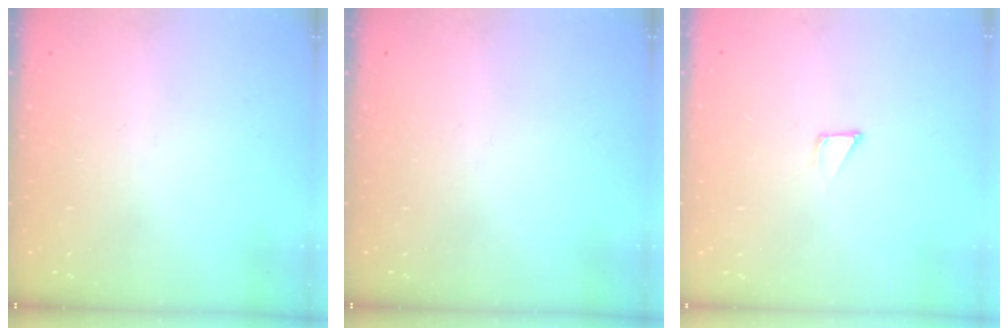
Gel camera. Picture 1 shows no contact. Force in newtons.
{"total": 0.0}
{"total": 1.7, "press": 1.7, "slide": 0.0}